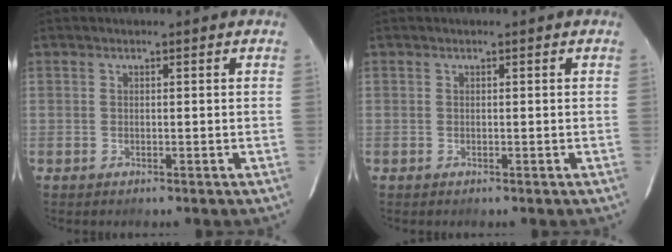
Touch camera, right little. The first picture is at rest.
{"total": 0.0}